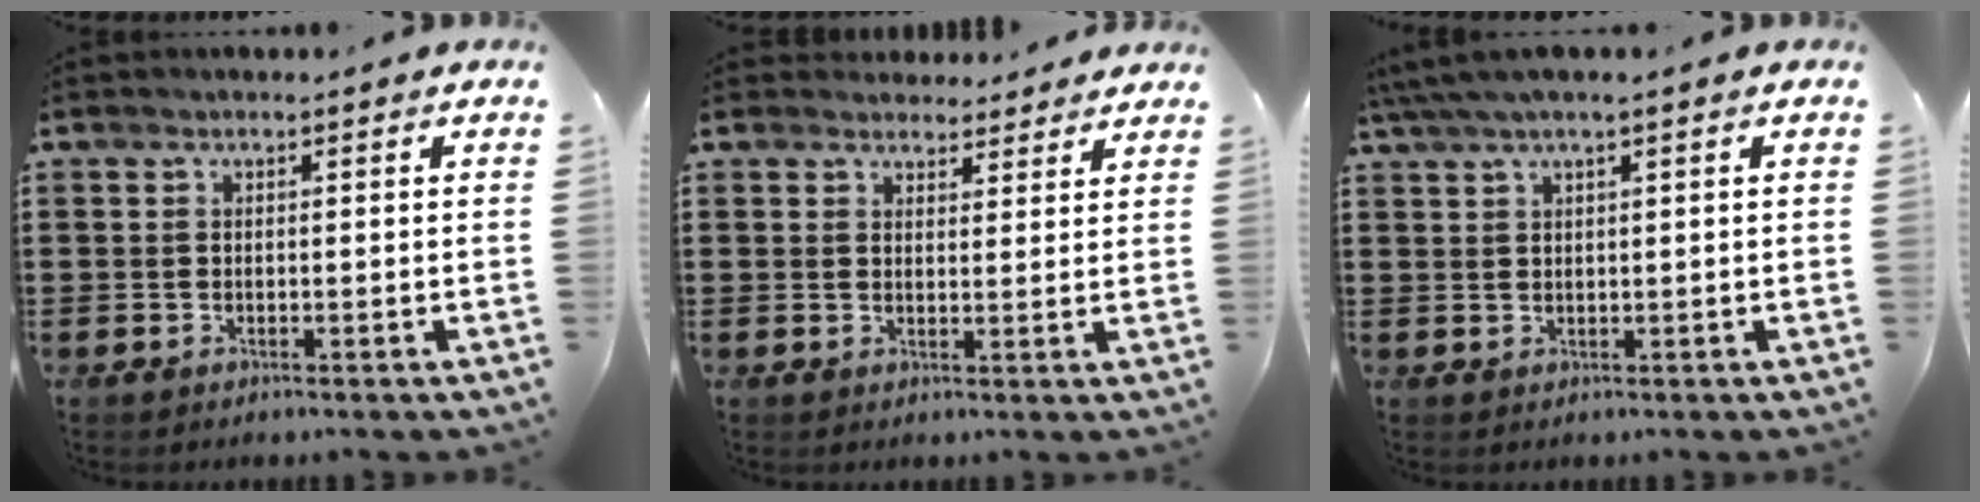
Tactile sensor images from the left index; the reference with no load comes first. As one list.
[{"total": 3.3, "force": [3.2, 1.0, -0.1], "torque": [-0.002, -0.008, 0.059]}, {"total": 2.4, "force": [1.4, 0.1, 2.0], "torque": [-0.040, 0.001, 0.025]}]